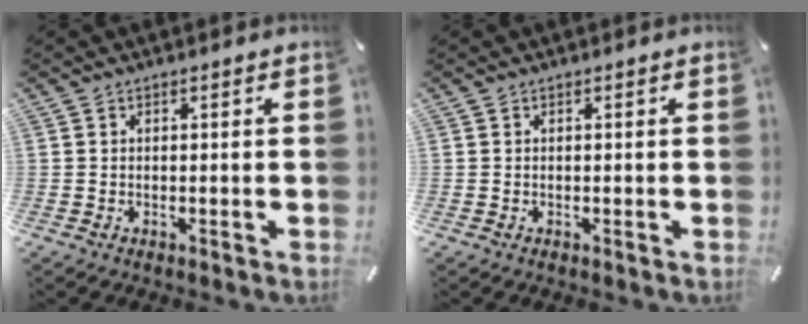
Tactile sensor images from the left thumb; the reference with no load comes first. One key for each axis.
{"total": 0.0}